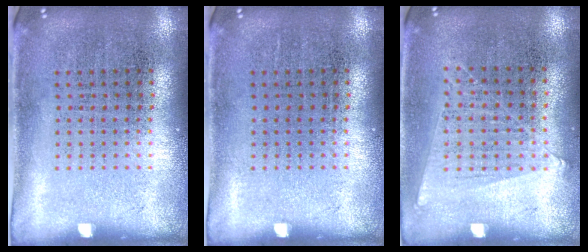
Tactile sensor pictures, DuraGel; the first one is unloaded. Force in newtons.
{"total": 0.0}
{"total": 1.1, "press": 1.0, "slide": 0.5}